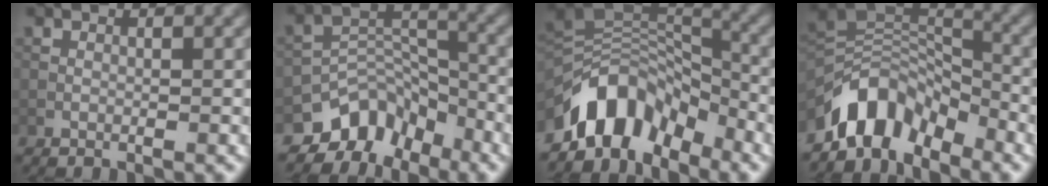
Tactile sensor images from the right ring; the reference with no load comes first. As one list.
[{"total": 6.5, "force": [-4.9, 3.7, 2.0], "torque": [-0.017, -0.005, -0.091]}, {"total": 8.6, "force": [-6.0, 4.4, 4.4], "torque": [-0.053, 0.006, -0.118]}, {"total": 6.9, "force": [-5.3, 3.4, 3.0], "torque": [-0.033, -0.001, -0.107]}]